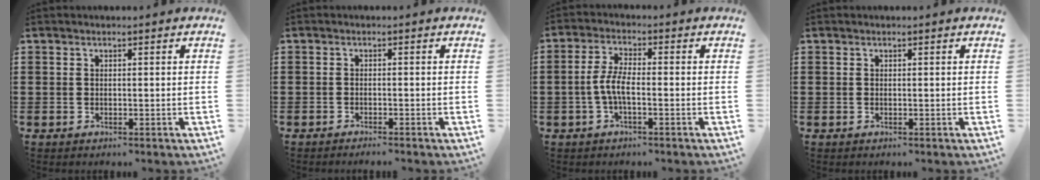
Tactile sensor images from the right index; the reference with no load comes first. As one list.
[{"total": 1.0, "force": [-1.0, -0.1, 0.1], "torque": [-0.005, 0.000, -0.020]}, {"total": 4.4, "force": [-1.3, 1.3, 4.1], "torque": [-0.101, -0.005, -0.032]}, {"total": 0.0}]